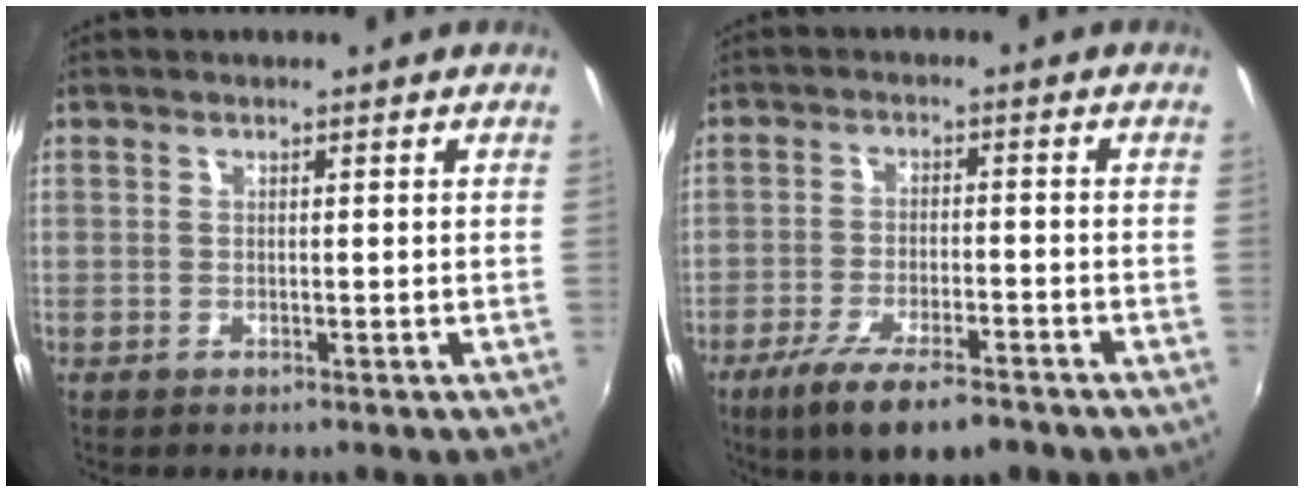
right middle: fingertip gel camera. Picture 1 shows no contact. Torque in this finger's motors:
{"motor_torque": [1.18, -0.96, 0.14, 0.10]}